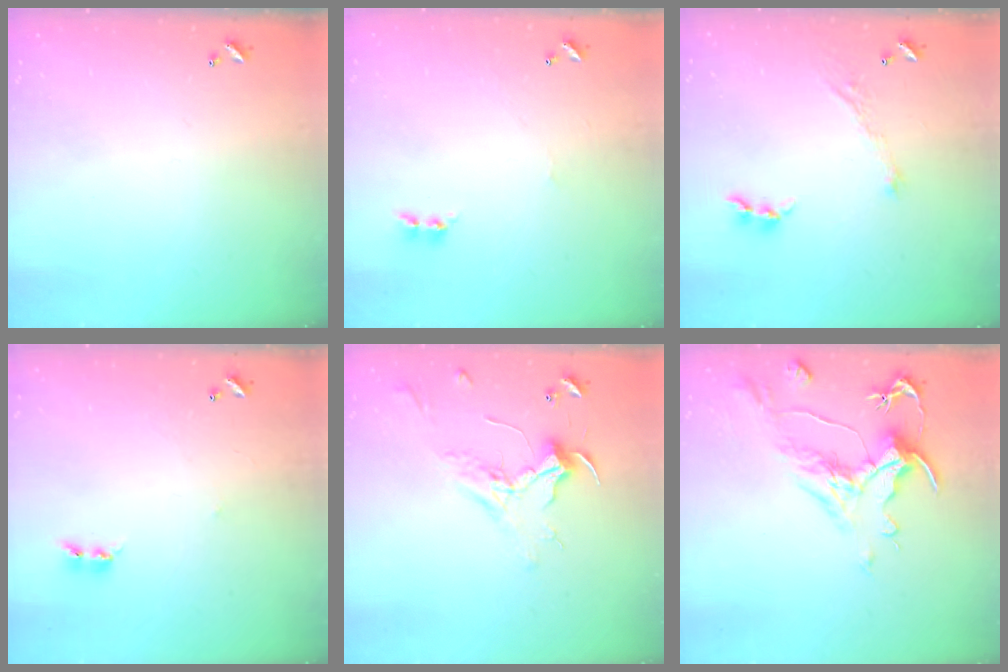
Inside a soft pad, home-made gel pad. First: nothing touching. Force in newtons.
{"total": 1.7, "press": 1.6, "slide": 0.5}
{"total": 2.9, "press": 2.8, "slide": 0.4}
{"total": 2.7, "press": 2.7, "slide": 0.3}
{"total": 2.4, "press": 2.3, "slide": 0.8}
{"total": 1.6, "press": 0.7, "slide": 1.4}